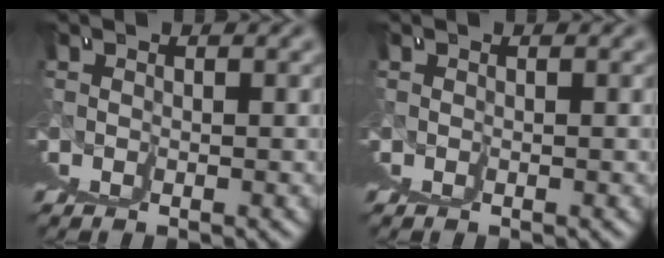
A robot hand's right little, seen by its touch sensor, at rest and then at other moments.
{"total": 0.0}